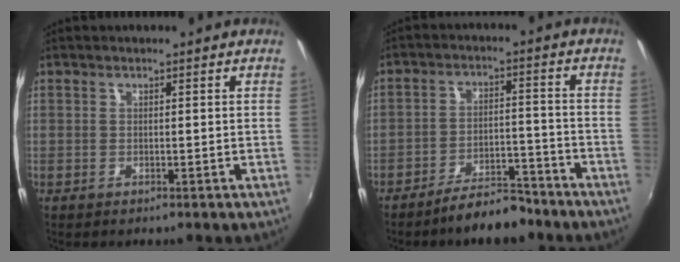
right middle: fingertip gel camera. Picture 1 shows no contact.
{"total": 8.1, "force": [-6.9, 2.3, 3.4], "torque": [-0.066, 0.019, -0.100]}